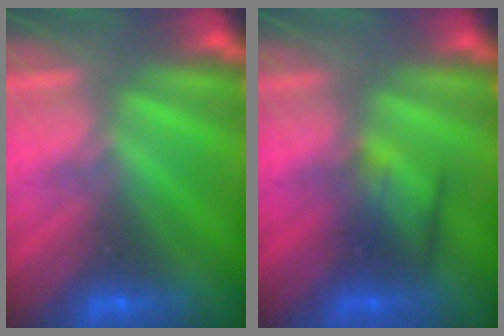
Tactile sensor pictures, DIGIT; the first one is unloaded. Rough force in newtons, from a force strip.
{"total": 2.3}